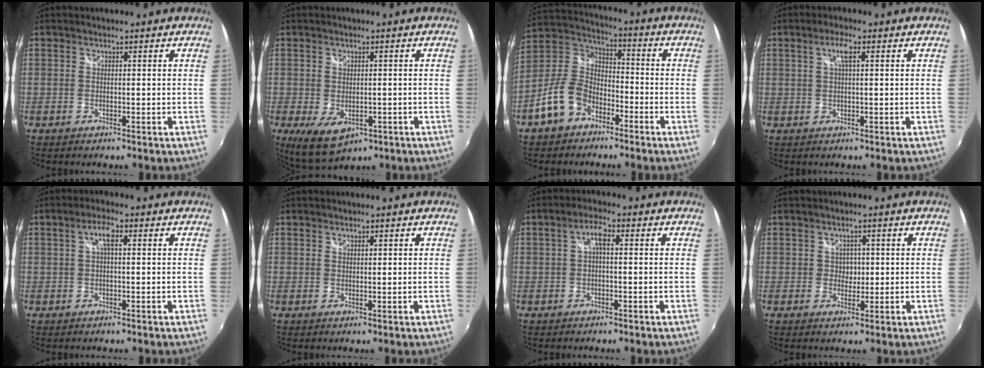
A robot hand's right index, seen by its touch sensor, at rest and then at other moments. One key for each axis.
{"total": 7.7, "fx": -2.7, "fy": 4.9, "fz": 5.4, "tx": -0.103, "ty": -0.027, "tz": -0.034}
{"total": 9.5, "fx": -5.3, "fy": 6.8, "fz": 4.0, "tx": -0.100, "ty": 0.027, "tz": -0.094}
{"total": 2.9, "fx": 1.0, "fy": 0.4, "fz": 2.7, "tx": -0.051, "ty": 0.006, "tz": 0.016}
{"total": 3.1, "fx": 0.7, "fy": 0.9, "fz": 2.9, "tx": -0.056, "ty": 0.008, "tz": 0.012}
{"total": 1.0, "fx": 0.7, "fy": 0.4, "fz": 0.5, "tx": -0.005, "ty": 0.001, "tz": 0.013}
{"total": 3.2, "fx": 0.3, "fy": 1.1, "fz": 3.0, "tx": -0.057, "ty": 0.010, "tz": 0.004}
{"total": 2.2, "fx": 0.2, "fy": 2.1, "fz": 0.7, "tx": -0.007, "ty": 0.004, "tz": 0.002}